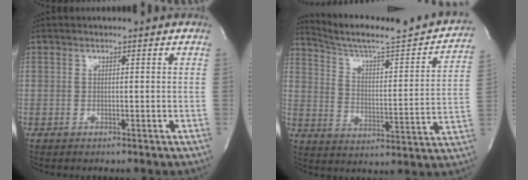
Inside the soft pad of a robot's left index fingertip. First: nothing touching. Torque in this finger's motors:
{"motor_torque": [0.26, -0.93, -0.02, -0.01]}